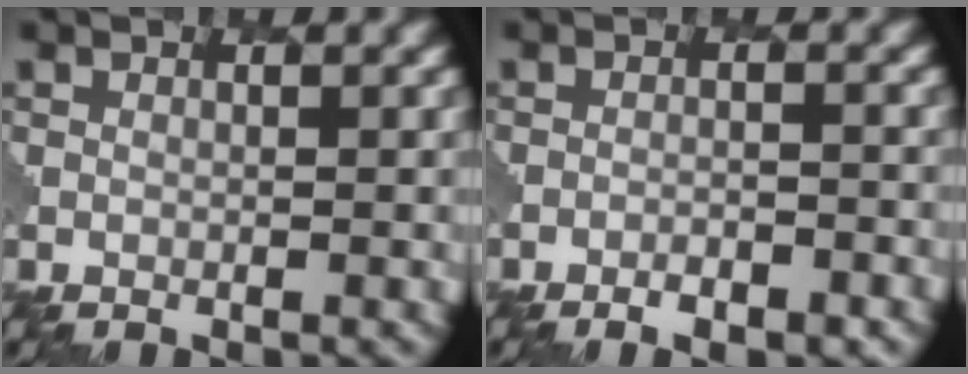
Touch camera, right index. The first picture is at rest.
{"total": 3.1, "force": [-2.4, 0.9, 1.8], "torque": [-0.034, 0.005, -0.033]}